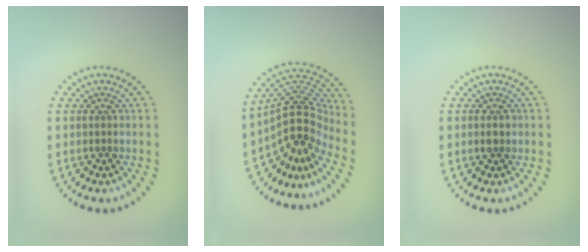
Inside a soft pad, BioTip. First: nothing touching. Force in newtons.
{"total": 5.2, "press": 3.6, "slide": 3.7}
{"total": 1.0, "press": 1.0, "slide": 0.1}